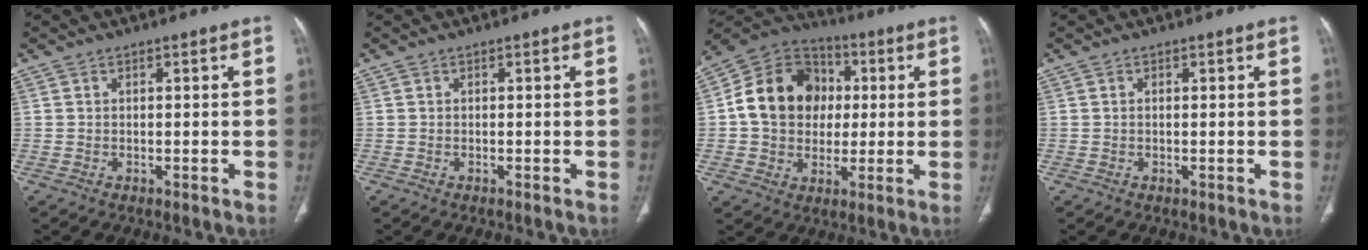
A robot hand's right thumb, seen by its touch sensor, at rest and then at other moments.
{"total": 0.0}
{"total": 16.4, "force": [1.4, 13.6, 9.0], "torque": [-0.128, 0.023, 0.020]}
{"total": 0.0}